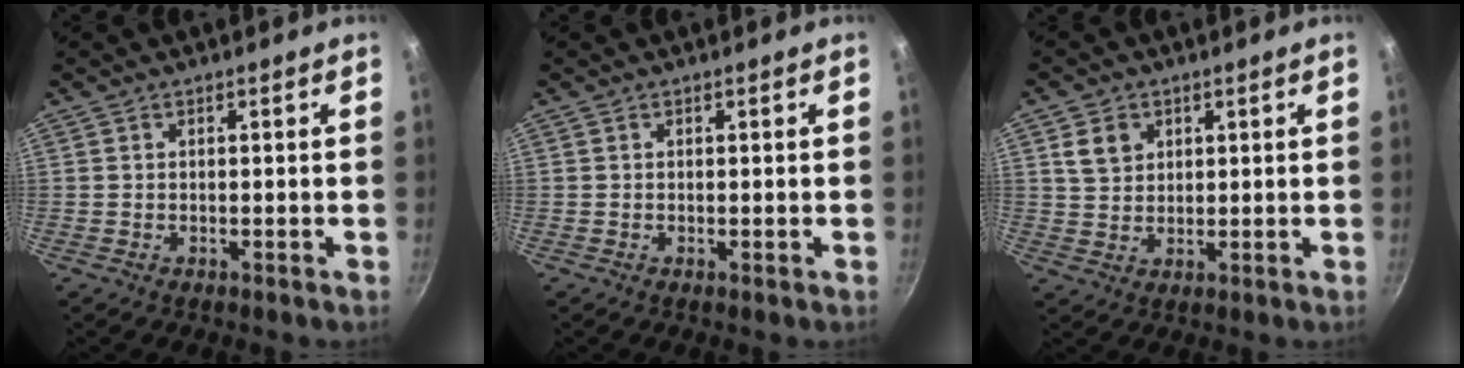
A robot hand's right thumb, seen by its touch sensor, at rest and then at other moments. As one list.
[{"total": 0.0}, {"total": 5.1, "force": [2.2, 4.0, 2.3], "torque": [-0.024, -0.008, 0.044]}]